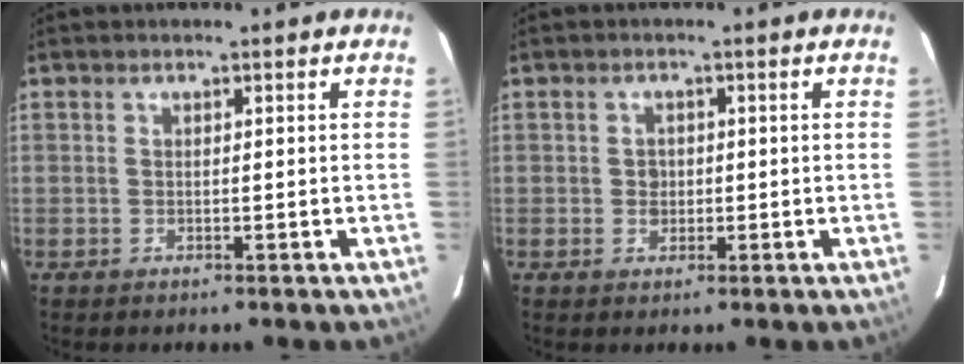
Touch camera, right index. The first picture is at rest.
{"total": 1.8, "force": [-0.1, 1.5, 0.9], "torque": [-0.014, 0.003, 0.001]}